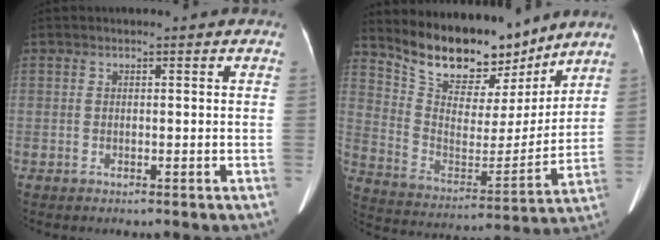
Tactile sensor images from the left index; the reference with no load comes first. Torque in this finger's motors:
{"motor_torque": [0.87, -1.27, 0.40, 0.11]}